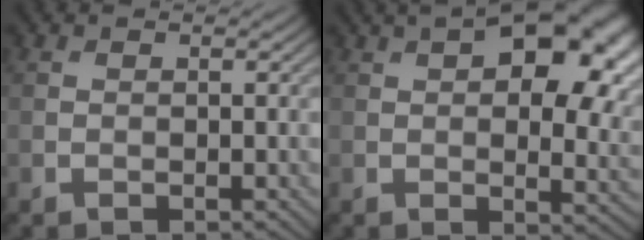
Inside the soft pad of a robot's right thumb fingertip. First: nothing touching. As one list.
[{"total": 15.6, "force": [5.5, 7.9, 12.3], "torque": [-0.159, 0.014, 0.070]}]